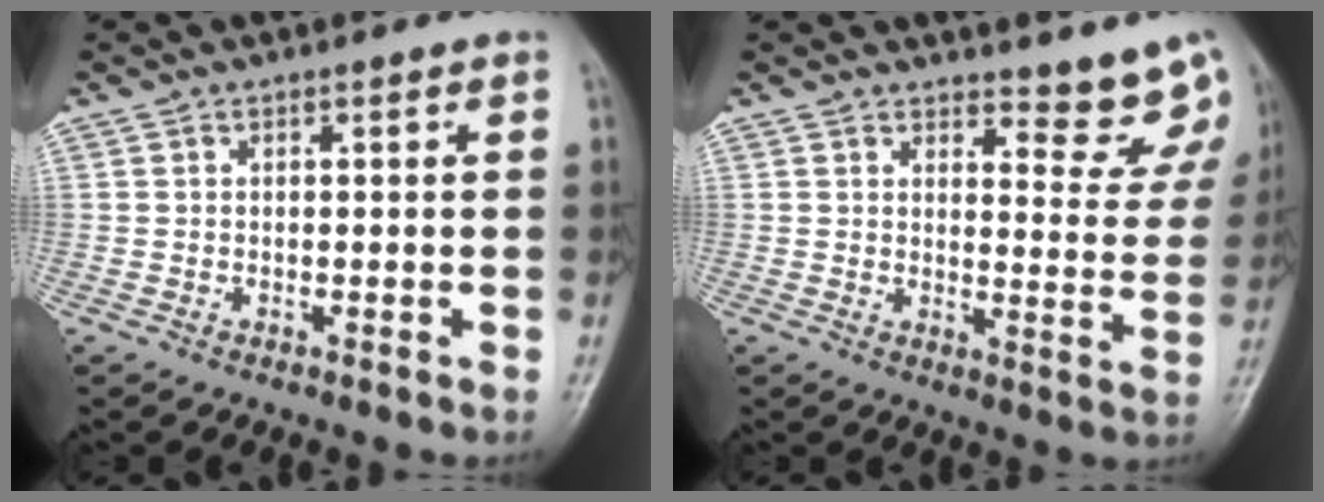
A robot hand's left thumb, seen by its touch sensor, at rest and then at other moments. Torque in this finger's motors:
{"motor_torque": [0.23, 0.19, -0.15, -0.09, 0.05]}